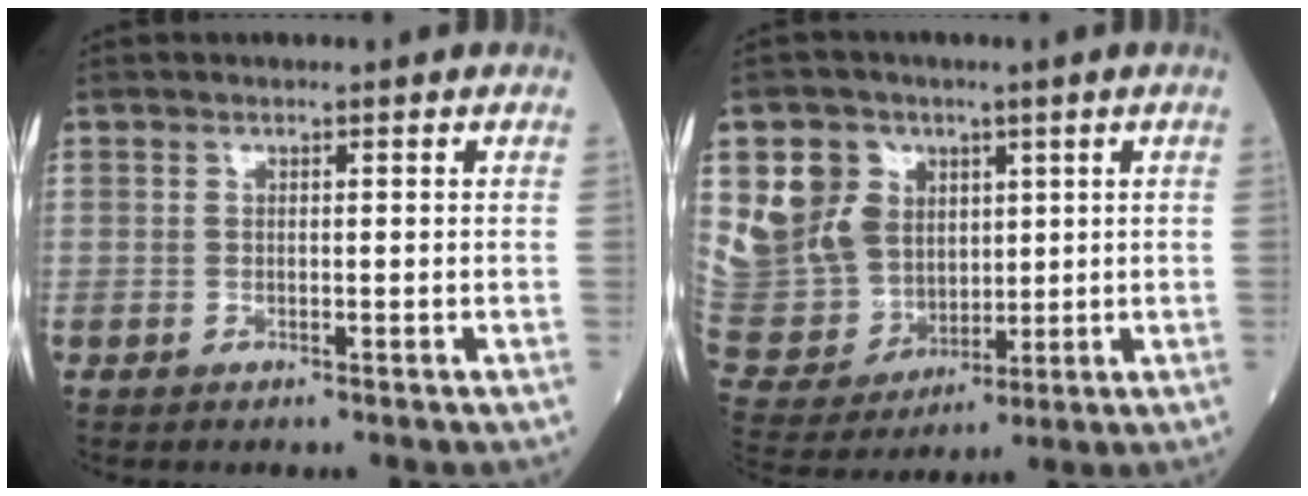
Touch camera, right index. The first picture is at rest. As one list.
[{"total": 13.9, "force": [5.3, 11.8, 5.1], "torque": [-0.140, 0.032, 0.121]}]